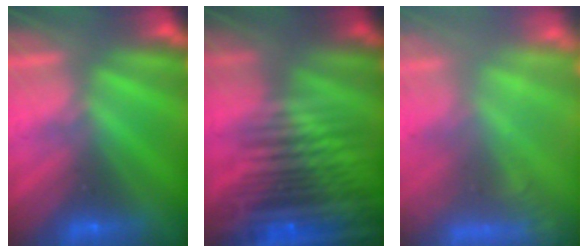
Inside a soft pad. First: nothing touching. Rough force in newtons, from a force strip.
{"total": 8.0}
{"total": 6.3}